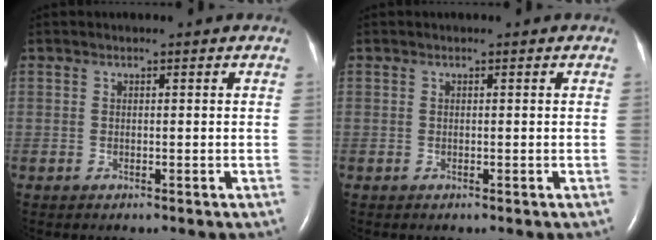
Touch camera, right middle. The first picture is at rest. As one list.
[{"total": 0.0}]